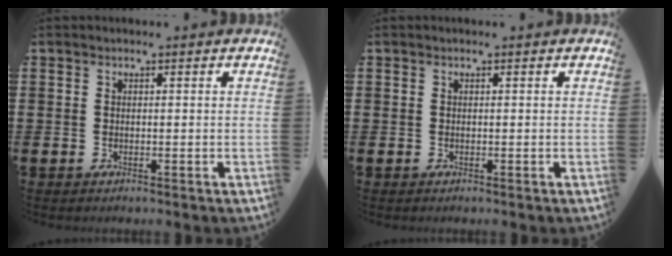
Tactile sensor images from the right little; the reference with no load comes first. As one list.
[{"total": 0.0}]